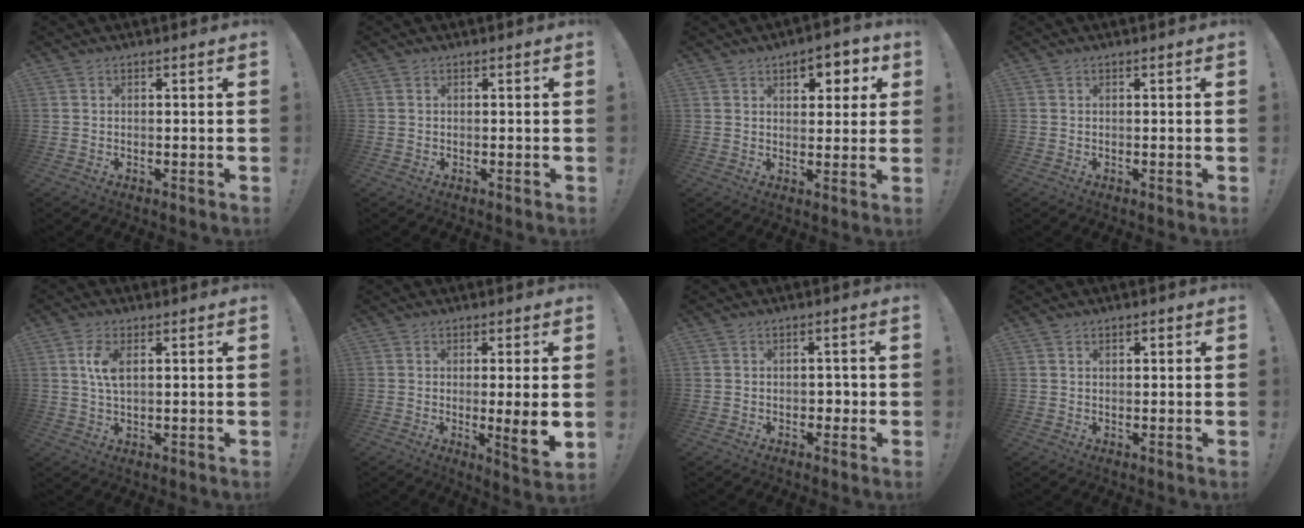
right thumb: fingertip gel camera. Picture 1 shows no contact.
{"total": 0.0}
{"total": 6.5, "force": [3.2, 4.1, 3.9], "torque": [-0.033, -0.016, 0.049]}
{"total": 0.0}
{"total": 5.9, "force": [1.6, 2.6, 5.1], "torque": [-0.099, -0.005, 0.022]}
{"total": 7.8, "force": [-0.1, -0.1, 7.8], "torque": [-0.105, -0.017, -0.002]}
{"total": 2.6, "force": [-0.8, 2.1, 1.2], "torque": [-0.019, 0.006, -0.015]}
{"total": 0.8, "force": [0.4, 0.4, 0.5], "torque": [-0.002, -0.002, 0.005]}